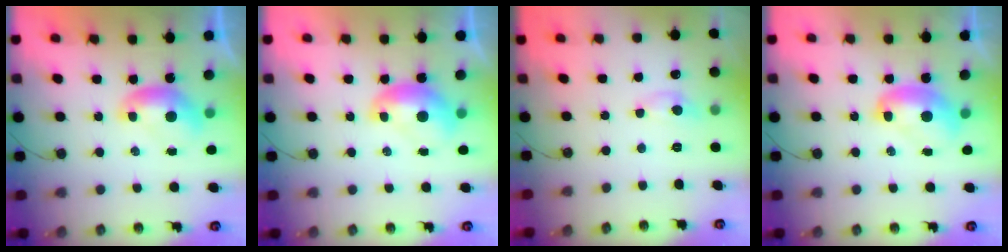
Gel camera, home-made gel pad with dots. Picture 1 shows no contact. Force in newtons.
{"total": 1.6, "press": 1.6, "slide": 0.3}
{"total": 0.7, "press": 0.5, "slide": 0.4}
{"total": 2.4, "press": 2.4, "slide": 0.3}